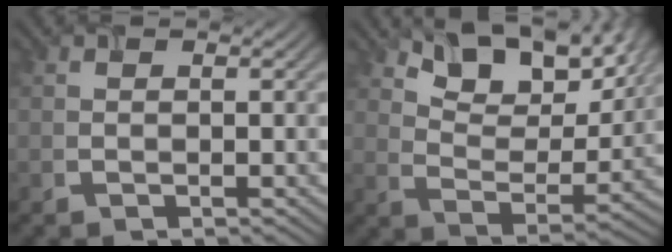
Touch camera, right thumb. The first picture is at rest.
{"total": 10.3, "force": [7.7, 4.3, 5.5], "torque": [-0.106, -0.014, 0.135]}